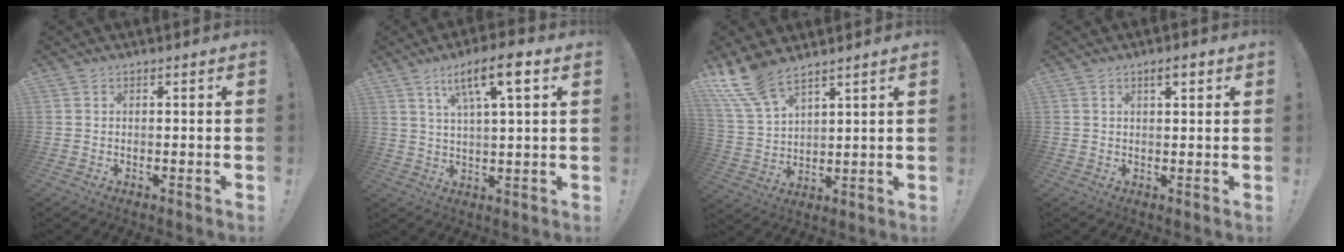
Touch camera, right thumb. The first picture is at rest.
{"total": 11.2, "force": [5.3, 2.2, 9.6], "torque": [-0.162, -0.010, 0.083]}
{"total": 9.7, "force": [8.0, 3.2, 4.5], "torque": [-0.103, -0.039, 0.157]}
{"total": 3.2, "force": [1.8, 0.9, 2.4], "torque": [-0.035, -0.002, 0.027]}